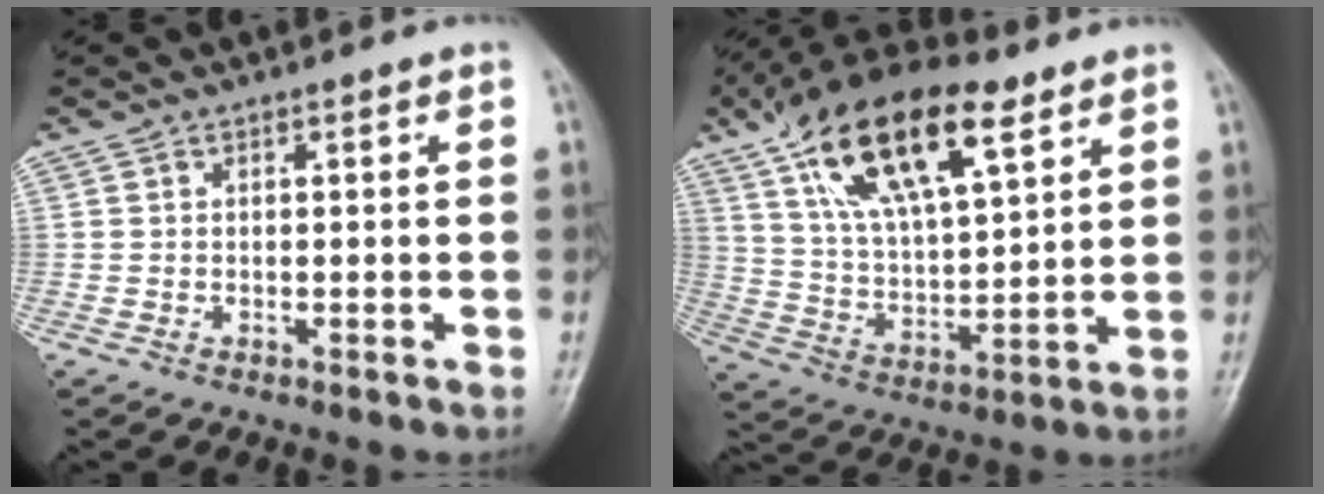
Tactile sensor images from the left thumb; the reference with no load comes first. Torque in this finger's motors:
{"motor_torque": [1.26, 1.84, 1.78, -0.99, 0.44]}